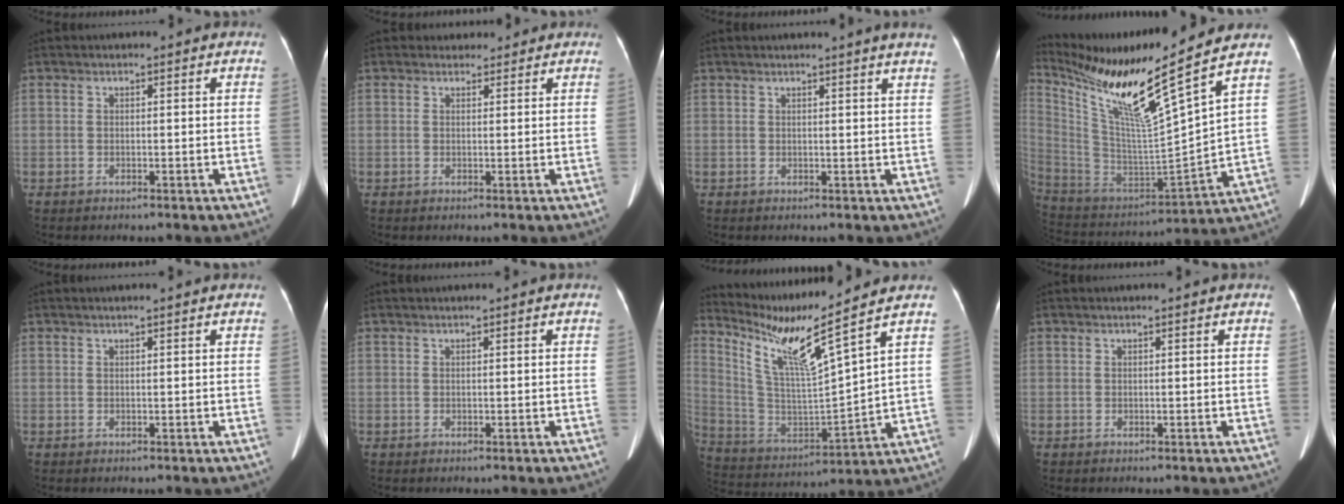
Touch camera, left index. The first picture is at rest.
{"total": 2.2, "force": [1.8, 1.2, -0.2], "torque": [0.009, 0.011, 0.021]}
{"total": 4.3, "force": [3.7, -1.0, 1.9], "torque": [-0.026, -0.003, 0.027]}
{"total": 19.4, "force": [13.7, -2.4, 13.5], "torque": [-0.257, -0.041, 0.243]}
{"total": 1.4, "force": [1.1, -0.2, 0.7], "torque": [-0.015, 0.009, 0.016]}
{"total": 0.7, "force": [0.6, -0.1, 0.3], "torque": [-0.006, 0.010, 0.018]}
{"total": 13.8, "force": [10.4, -2.1, 8.7], "torque": [-0.176, -0.022, 0.203]}
{"total": 0.6, "force": [0.5, -0.1, 0.3], "torque": [-0.010, 0.005, 0.011]}